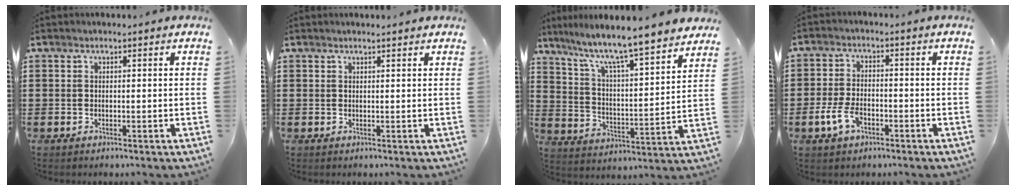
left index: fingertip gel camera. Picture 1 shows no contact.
{"total": 0.8, "force": [0.7, 0.0, 0.4], "torque": [-0.008, -0.001, 0.014]}
{"total": 7.8, "force": [7.0, -0.2, 3.5], "torque": [-0.098, -0.056, 0.113]}
{"total": 5.3, "force": [-2.5, 2.8, 3.7], "torque": [-0.088, 0.001, -0.051]}